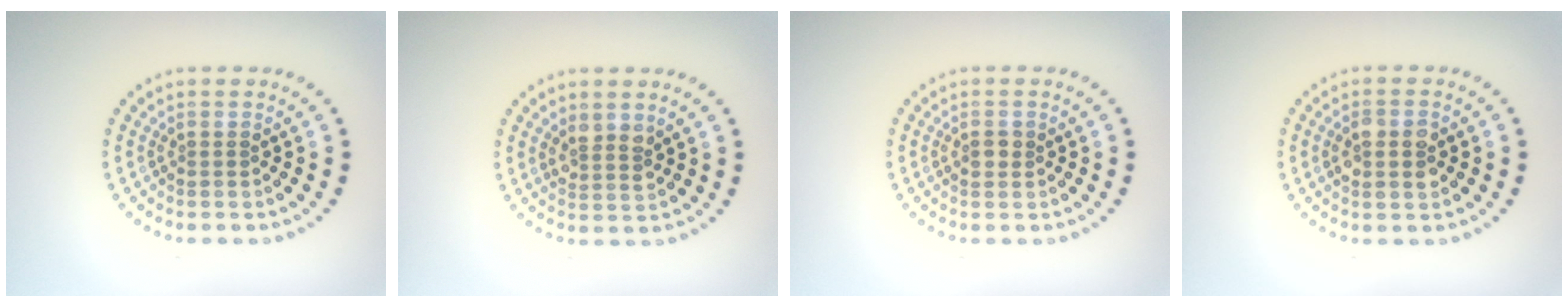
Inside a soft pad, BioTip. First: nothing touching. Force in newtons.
{"total": 1.8, "press": 1.5, "slide": 0.9}
{"total": 1.2, "press": 1.1, "slide": 0.2}
{"total": 2.7, "press": 2.7, "slide": 0.2}